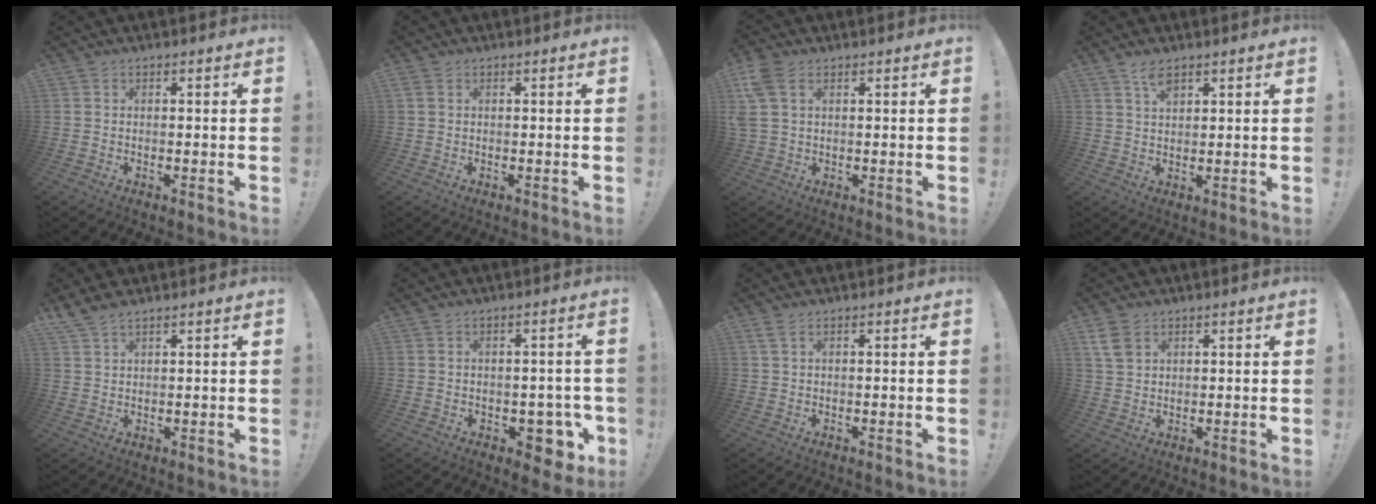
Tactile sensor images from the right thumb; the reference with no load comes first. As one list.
[{"total": 1.2, "force": [0.4, 0.8, 0.7], "torque": [-0.014, 0.003, 0.008]}, {"total": 7.6, "force": [3.0, 4.7, 5.2], "torque": [-0.112, -0.003, 0.059]}, {"total": 4.2, "force": [2.9, 1.6, 2.6], "torque": [-0.043, -0.013, 0.051]}, {"total": 3.5, "force": [3.0, 0.6, 1.7], "torque": [-0.041, -0.011, 0.059]}, {"total": 7.1, "force": [-2.5, 5.0, 4.3], "torque": [-0.041, 0.017, -0.033]}, {"total": 1.7, "force": [0.8, 0.2, 1.4], "torque": [-0.029, -0.001, 0.015]}, {"total": 5.7, "force": [3.2, 3.6, 3.0], "torque": [-0.055, -0.012, 0.061]}]